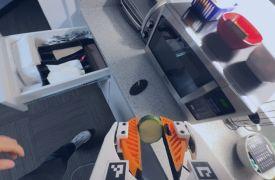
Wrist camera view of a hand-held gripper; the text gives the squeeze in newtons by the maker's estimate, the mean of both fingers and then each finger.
{"total": 8.4, "left": 8.3, "right": 8.5}